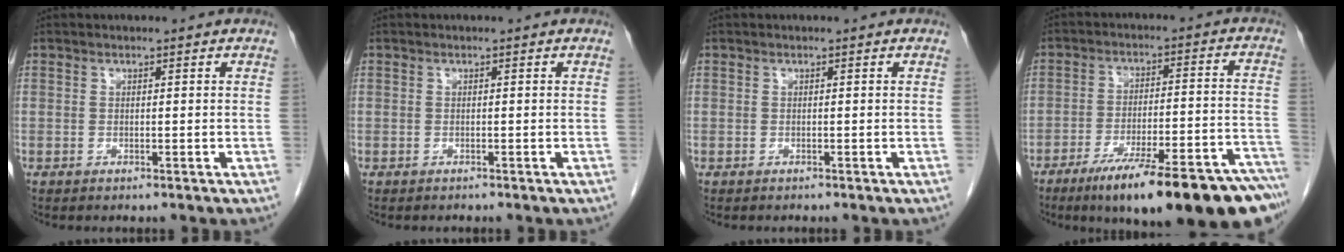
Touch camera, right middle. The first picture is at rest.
{"total": 0.0}
{"total": 0.0}
{"total": 24.1, "force": [-18.3, 2.5, 15.5], "torque": [-0.153, 0.005, -0.263]}